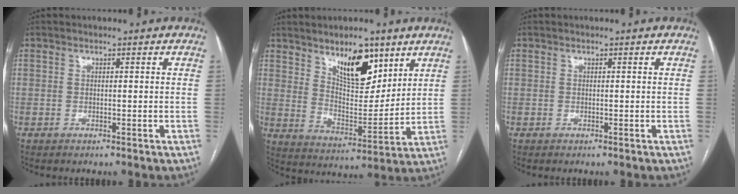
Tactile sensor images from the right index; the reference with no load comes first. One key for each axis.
{"total": 11.8, "fx": 7.1, "fy": 4.6, "fz": 8.1, "tx": -0.132, "ty": -0.003, "tz": 0.131}
{"total": 0.0}